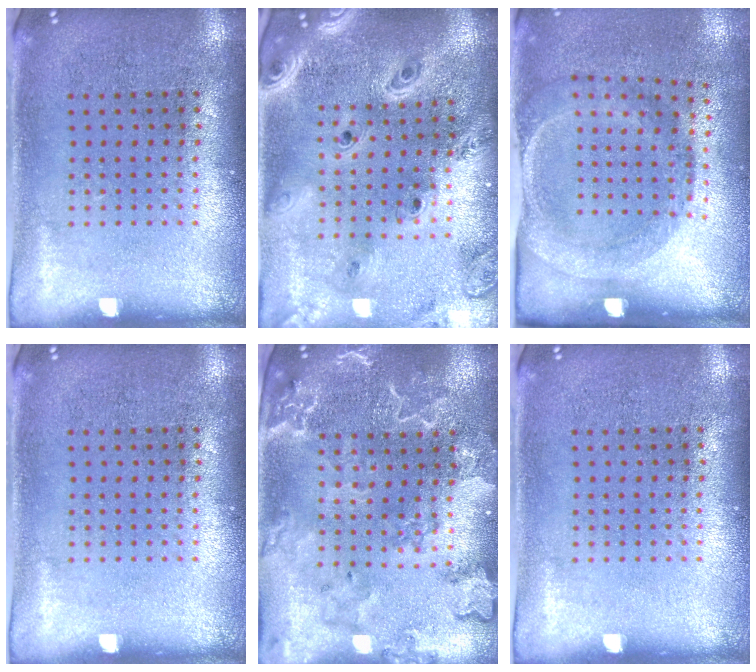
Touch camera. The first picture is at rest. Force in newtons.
{"total": 3.3, "press": 2.7, "slide": 2.0}
{"total": 1.9, "press": 1.2, "slide": 1.5}
{"total": 0.0}
{"total": 2.6, "press": 2.5, "slide": 0.9}
{"total": 0.0}